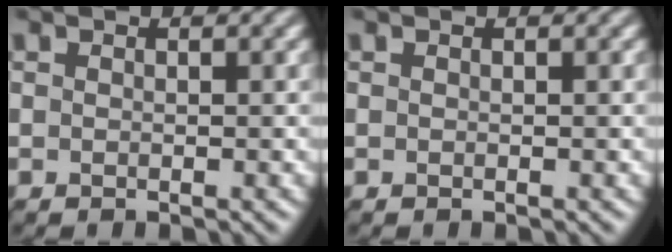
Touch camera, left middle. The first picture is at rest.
{"total": 0.0}